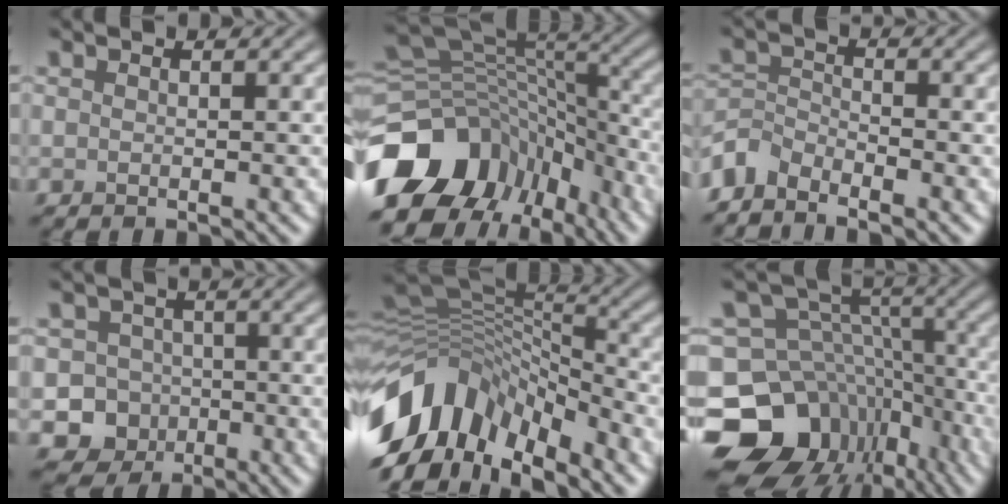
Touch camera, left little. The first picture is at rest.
{"total": 12.4, "force": [-6.1, 8.9, 6.2], "torque": [-0.125, 0.009, -0.107]}
{"total": 3.2, "force": [-2.8, 1.2, 0.8], "torque": [-0.016, -0.002, -0.070]}
{"total": 7.2, "force": [-3.1, 6.4, 1.4], "torque": [0.007, -0.013, -0.067]}
{"total": 12.6, "force": [-6.6, 7.3, 7.8], "torque": [-0.160, 0.017, -0.122]}
{"total": 13.4, "force": [-6.4, 10.4, 5.5], "torque": [-0.113, 0.015, -0.100]}